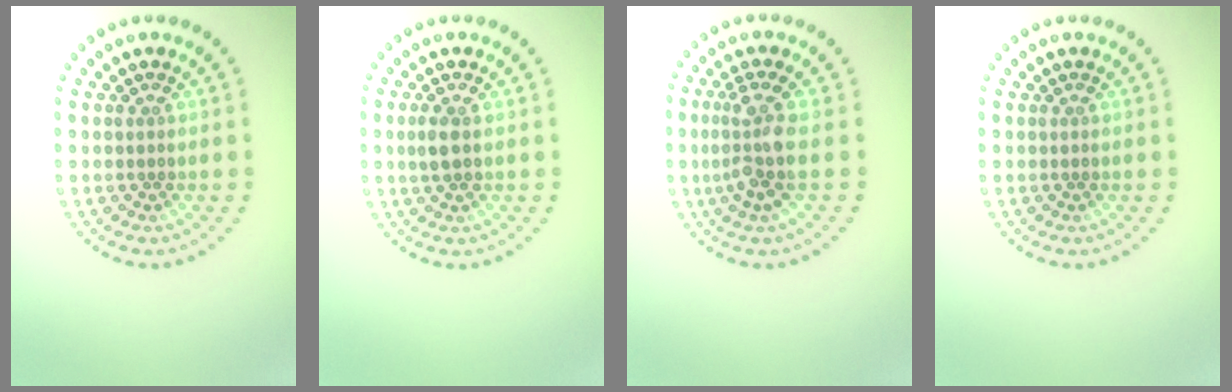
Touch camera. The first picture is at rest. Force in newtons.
{"total": 1.6, "press": 1.6, "slide": 0.3}
{"total": 3.5, "press": 2.9, "slide": 2.1}
{"total": 0.0}